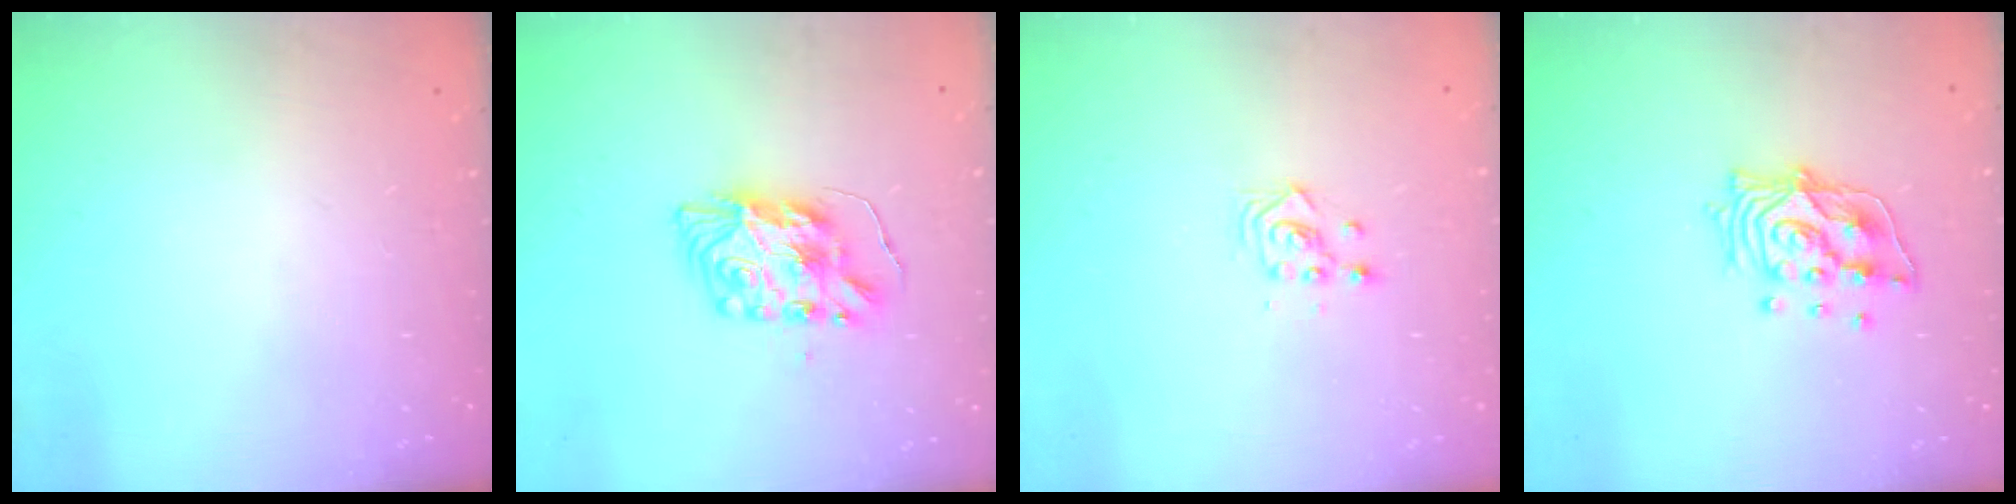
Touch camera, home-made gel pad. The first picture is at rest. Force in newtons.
{"total": 9.5, "press": 9.5, "slide": 0.4}
{"total": 2.9, "press": 2.9, "slide": 0.1}
{"total": 12.4, "press": 12.3, "slide": 1.1}